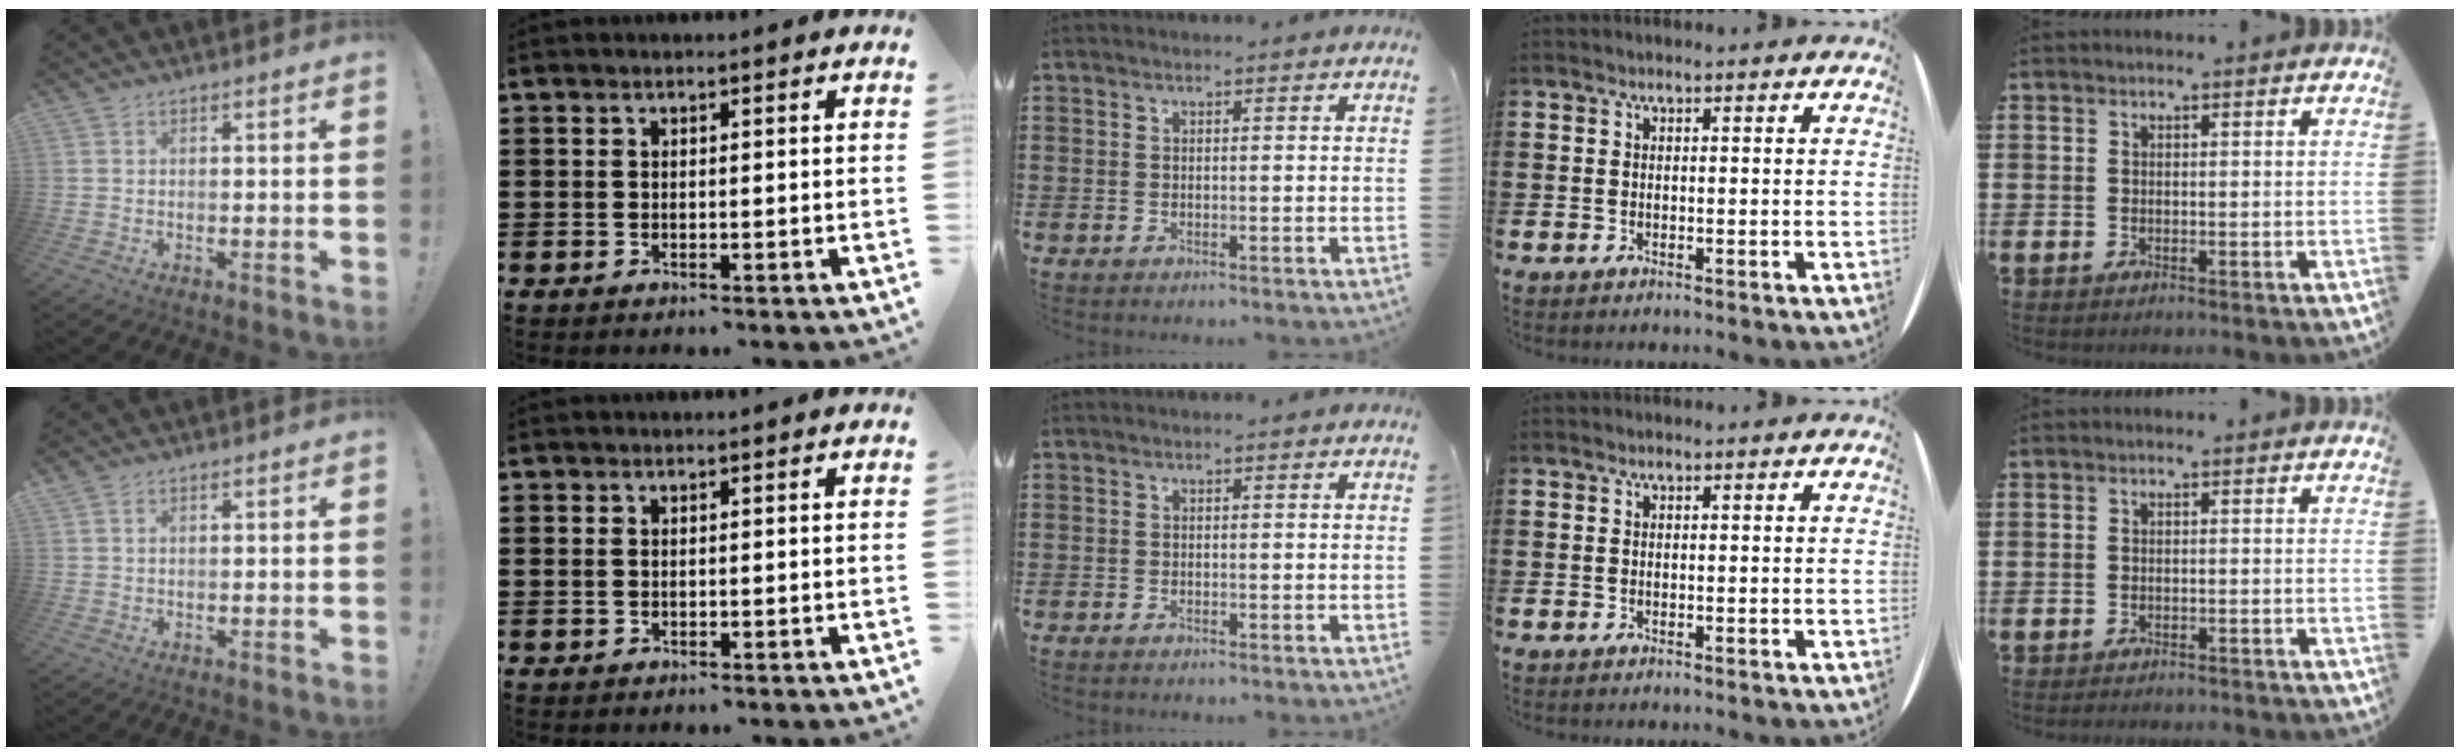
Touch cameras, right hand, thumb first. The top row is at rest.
{"thumb": {"total": 1.2, "force": [0.9, 0.7, 0.6], "torque": [-0.005, -0.002, 0.016]}, "index": {"total": 0.6, "force": [0.2, 0.3, 0.5], "torque": [-0.011, 0.003, 0.002]}, "little": {"total": 0.9, "force": [-0.9, -0.1, 0.0], "torque": [-0.001, 0.000, -0.019]}}